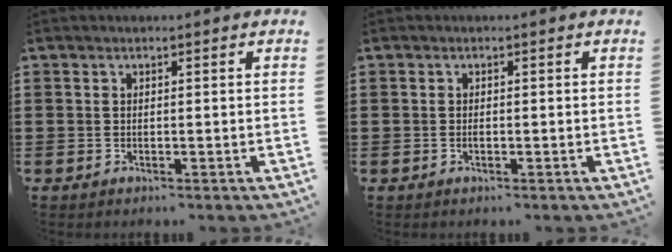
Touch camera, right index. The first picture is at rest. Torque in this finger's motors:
{"motor_torque": [1.10, 1.04, 0.03, 0.04]}